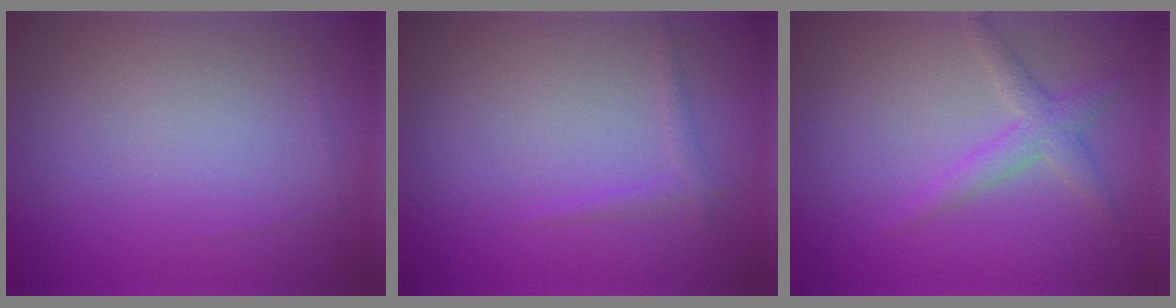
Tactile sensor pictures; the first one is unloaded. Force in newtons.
{"total": 0.9, "press": 0.9, "slide": 0.1}
{"total": 2.3, "press": 2.2, "slide": 0.1}